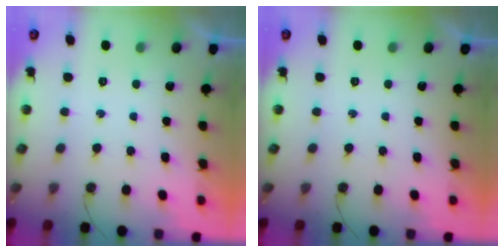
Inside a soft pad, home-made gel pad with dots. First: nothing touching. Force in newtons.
{"total": 0.0}